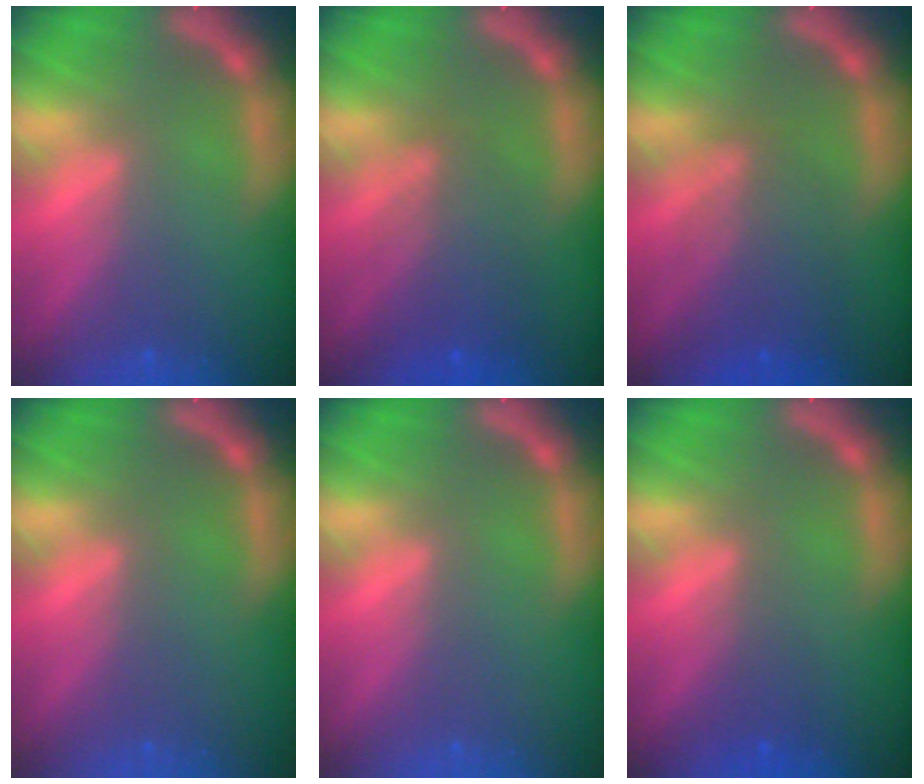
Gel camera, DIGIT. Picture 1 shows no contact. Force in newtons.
{"total": 4.5}
{"total": 5.1}
{"total": 0.0}
{"total": 0.0}
{"total": 1.5}